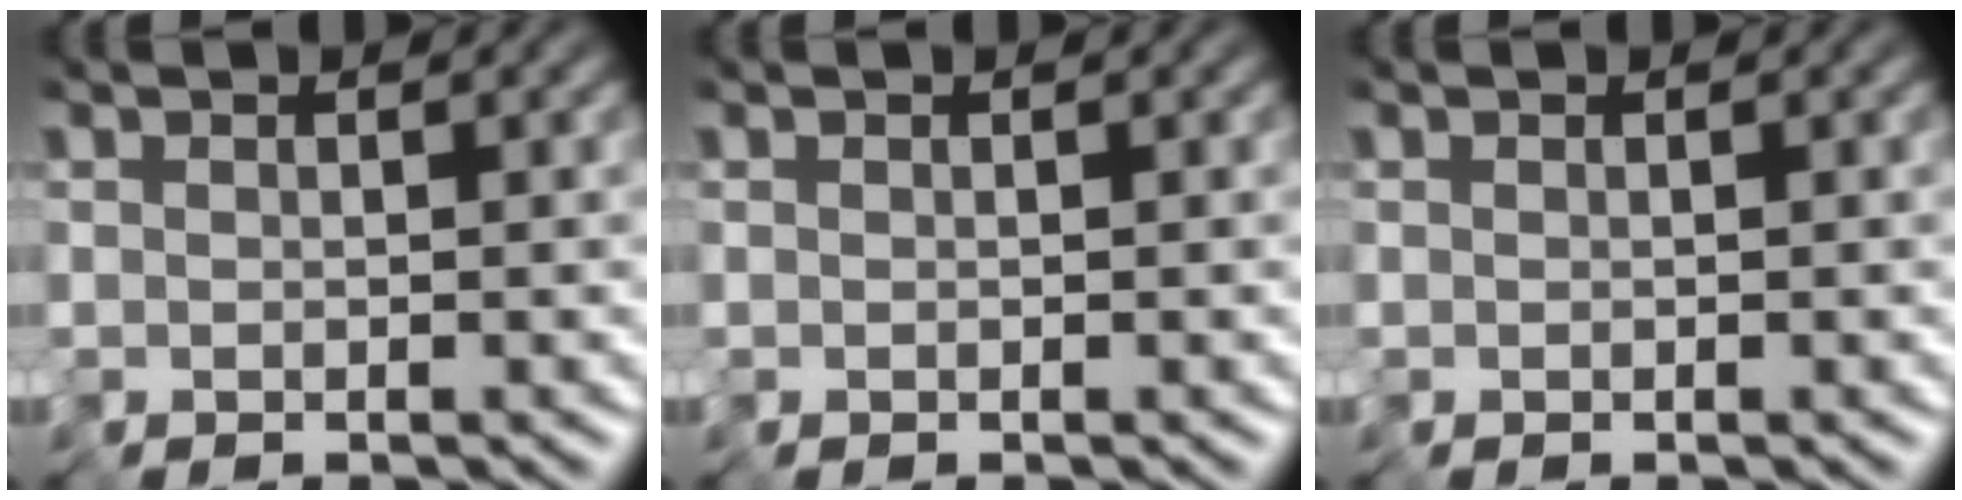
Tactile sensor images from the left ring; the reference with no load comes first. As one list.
[{"total": 0.0}, {"total": 0.0}]